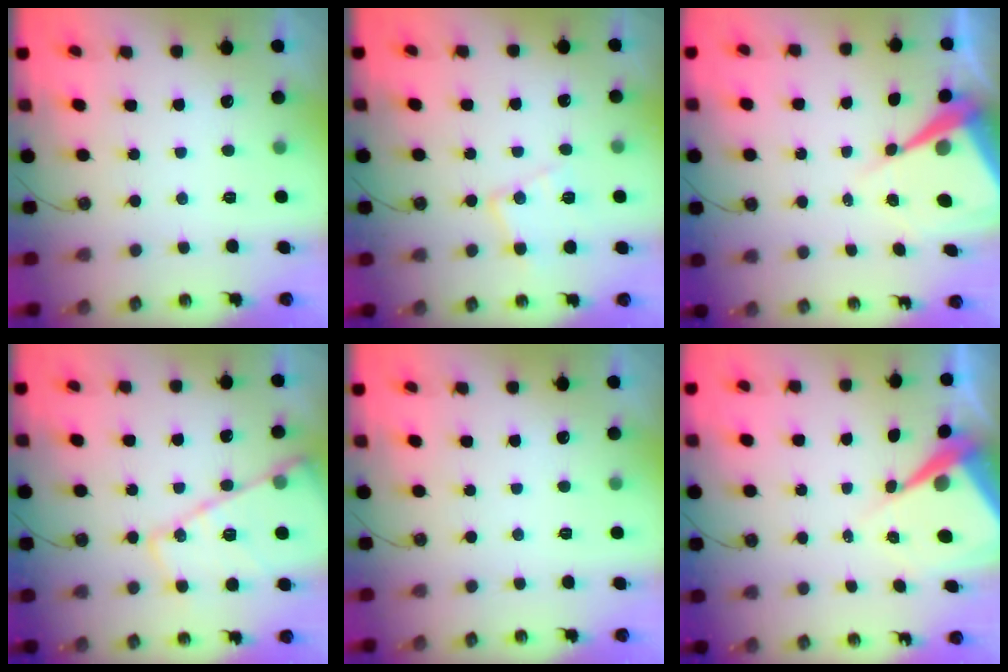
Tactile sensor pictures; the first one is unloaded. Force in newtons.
{"total": 11.8, "press": 11.8, "slide": 0.8}
{"total": 11.8, "press": 11.8, "slide": 1.0}
{"total": 16.0, "press": 16.0, "slide": 1.6}
{"total": 0.0}
{"total": 9.6, "press": 9.5, "slide": 0.9}